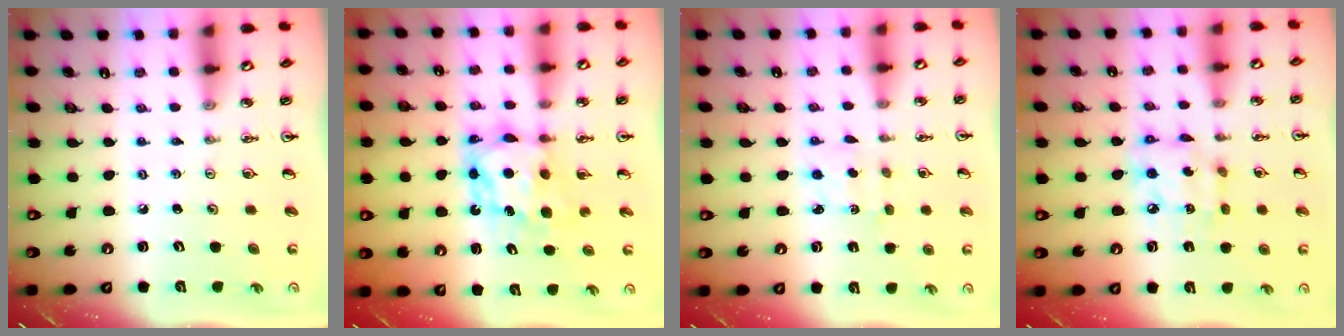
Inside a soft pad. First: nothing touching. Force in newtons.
{"total": 7.6, "press": 7.6, "slide": 0.8}
{"total": 1.8, "press": 1.6, "slide": 0.7}
{"total": 9.4, "press": 9.4, "slide": 0.7}